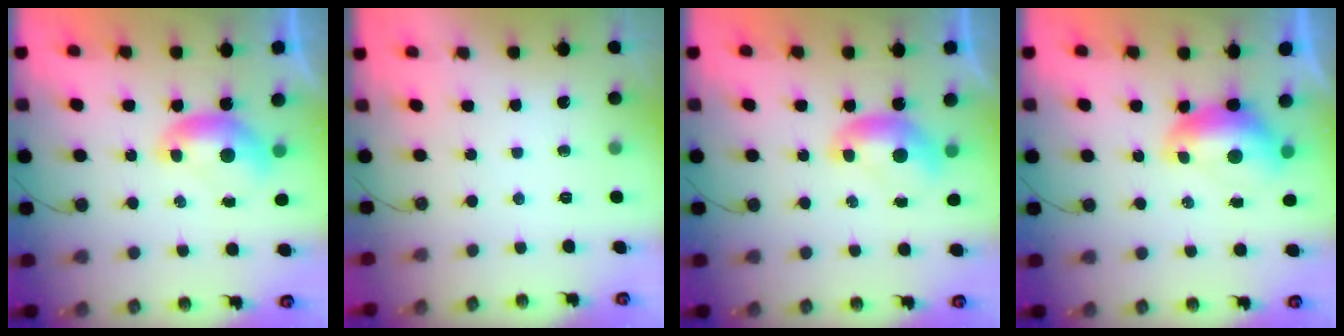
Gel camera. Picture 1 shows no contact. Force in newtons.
{"total": 0.0}
{"total": 0.0}
{"total": 1.3, "press": 1.2, "slide": 0.6}